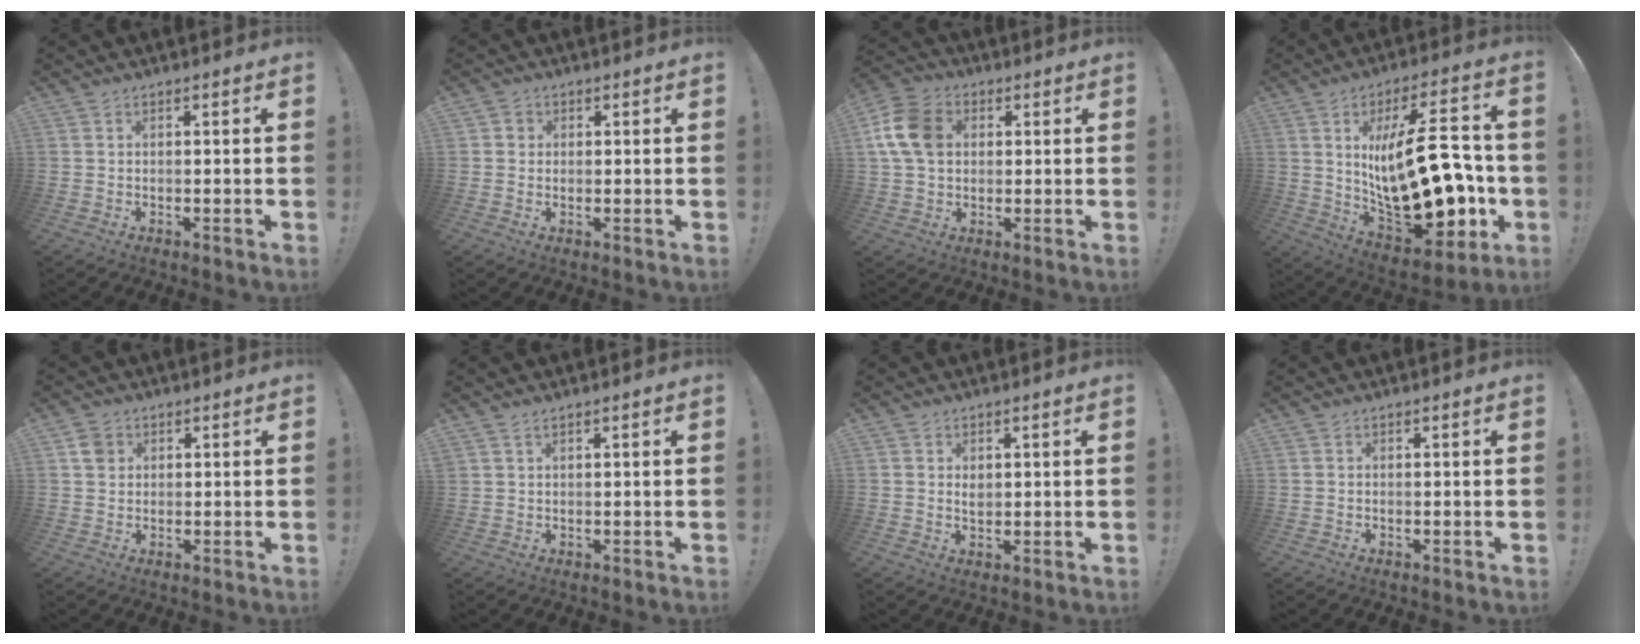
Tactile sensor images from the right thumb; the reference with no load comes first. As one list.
[{"total": 2.1, "force": [0.3, 2.1, 0.4], "torque": [-0.008, 0.007, 0.006]}, {"total": 12.4, "force": [2.5, 9.3, 7.8], "torque": [-0.144, 0.007, 0.052]}, {"total": 26.9, "force": [0.2, 11.4, 24.4], "torque": [-0.405, -0.007, 0.012]}, {"total": 4.1, "force": [1.6, 3.4, 1.5], "torque": [-0.010, 0.000, 0.028]}, {"total": 1.2, "force": [1.0, 0.3, 0.6], "torque": [-0.017, 0.000, 0.020]}, {"total": 2.3, "force": [1.0, 1.9, 0.9], "torque": [-0.005, -0.004, 0.015]}, {"total": 0.0}]